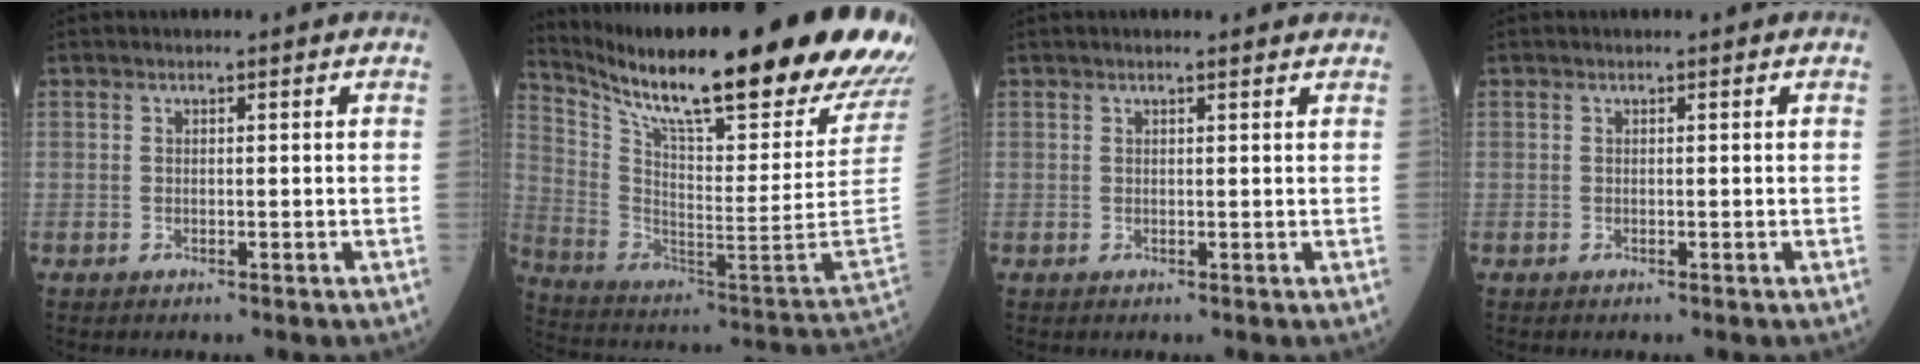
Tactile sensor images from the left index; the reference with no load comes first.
{"total": 32.8, "force": [26.1, 2.8, 19.6], "torque": [-0.342, -0.083, 0.376]}
{"total": 2.5, "force": [2.2, 0.2, 1.1], "torque": [-0.016, 0.014, 0.025]}
{"total": 0.0}